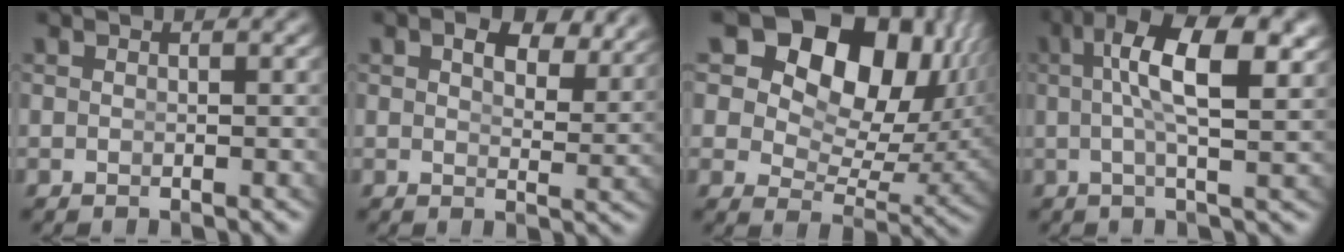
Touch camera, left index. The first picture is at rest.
{"total": 4.4, "force": [3.1, 1.3, 2.8], "torque": [-0.041, -0.002, 0.049]}
{"total": 17.1, "force": [5.0, 11.8, 11.4], "torque": [-0.197, -0.004, 0.072]}
{"total": 8.0, "force": [2.3, 2.3, 7.3], "torque": [-0.121, 0.009, 0.033]}